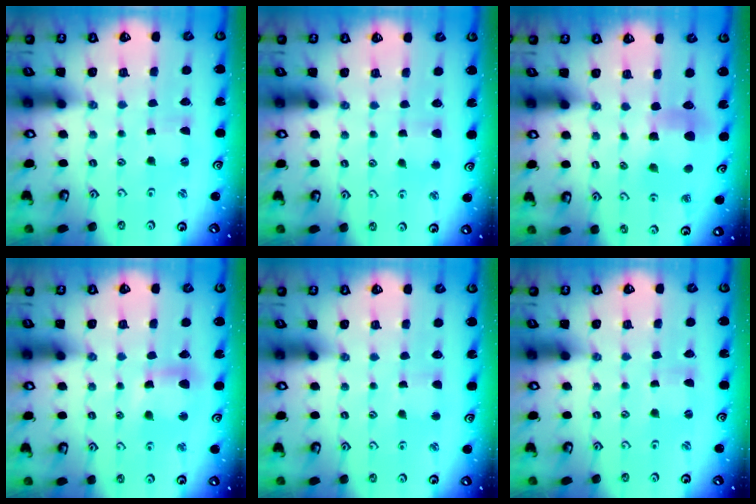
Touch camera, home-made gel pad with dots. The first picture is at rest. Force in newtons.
{"total": 4.7, "press": 4.7, "slide": 0.5}
{"total": 7.0, "press": 7.0, "slide": 0.5}
{"total": 9.5, "press": 9.4, "slide": 1.4}
{"total": 3.3, "press": 3.3, "slide": 0.3}
{"total": 0.0}